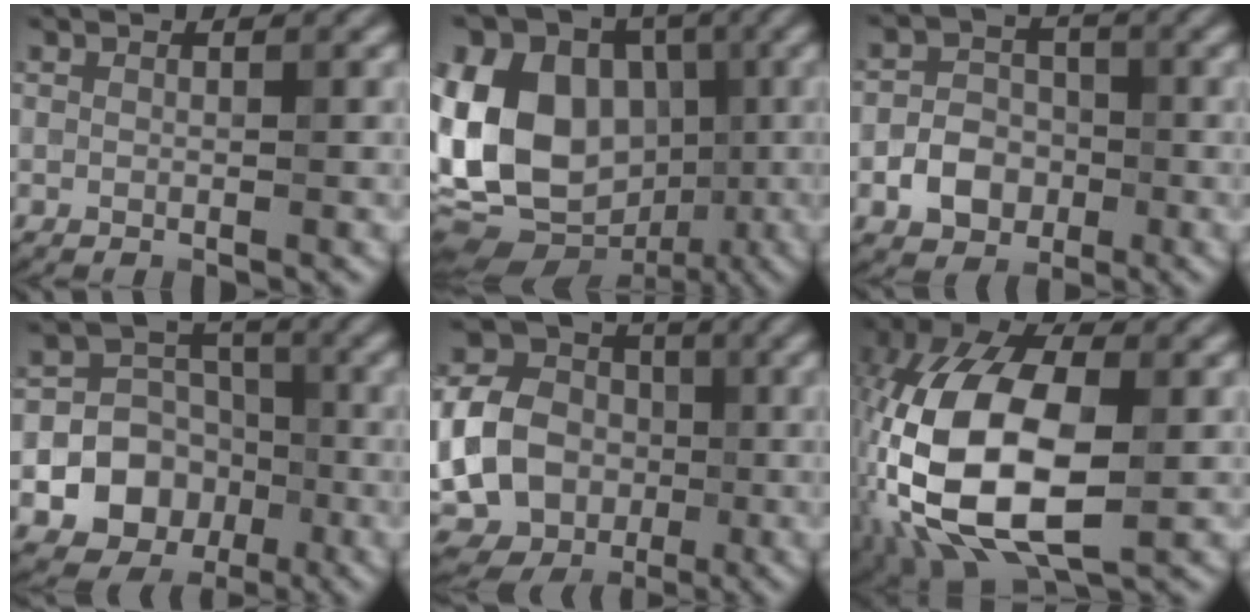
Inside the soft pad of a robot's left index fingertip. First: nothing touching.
{"total": 17.7, "force": [-0.4, 14.0, 10.7], "torque": [-0.233, 0.032, -0.030]}
{"total": 3.8, "force": [-1.4, 2.9, 1.9], "torque": [-0.021, 0.005, -0.029]}
{"total": 9.3, "force": [-2.9, 8.2, 3.2], "torque": [-0.034, -0.003, -0.073]}
{"total": 18.2, "force": [-0.5, 16.0, 8.6], "torque": [-0.214, 0.026, -0.046]}
{"total": 13.9, "force": [-2.0, 7.4, 11.5], "torque": [-0.248, 0.010, -0.049]}